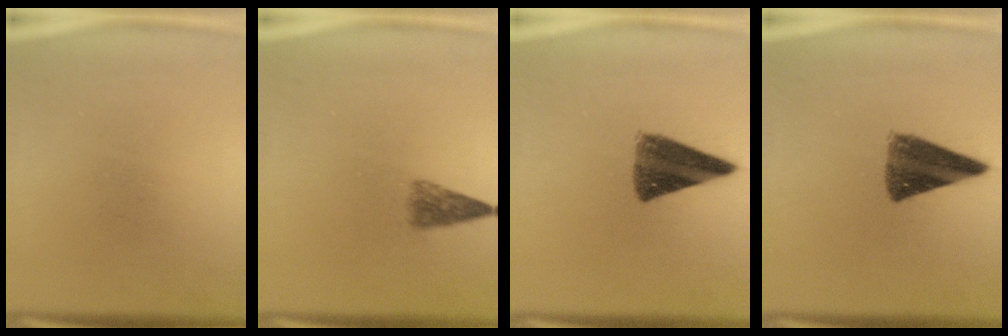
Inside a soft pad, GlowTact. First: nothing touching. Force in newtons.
{"total": 2.9}
{"total": 9.5}
{"total": 9.5}